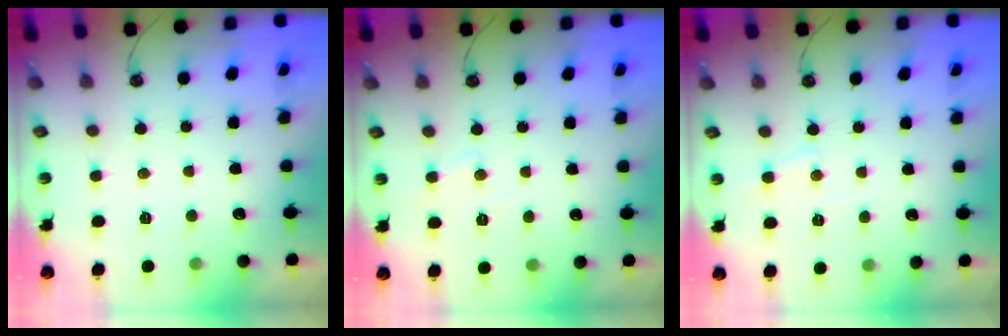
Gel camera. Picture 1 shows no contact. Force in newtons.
{"total": 5.5, "press": 5.5, "slide": 0.7}
{"total": 4.4, "press": 4.3, "slide": 0.6}